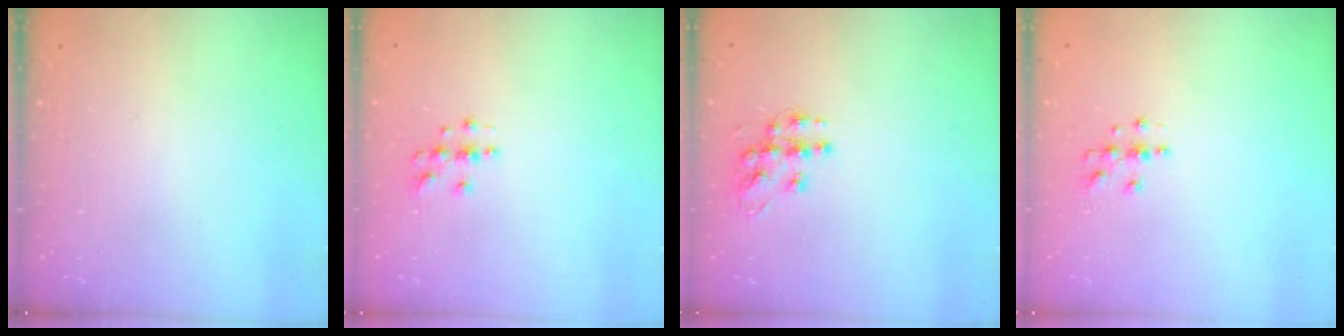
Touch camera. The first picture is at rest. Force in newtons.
{"total": 3.8, "press": 3.8, "slide": 0.4}
{"total": 10.8, "press": 10.8, "slide": 0.6}
{"total": 3.8, "press": 3.8, "slide": 0.5}